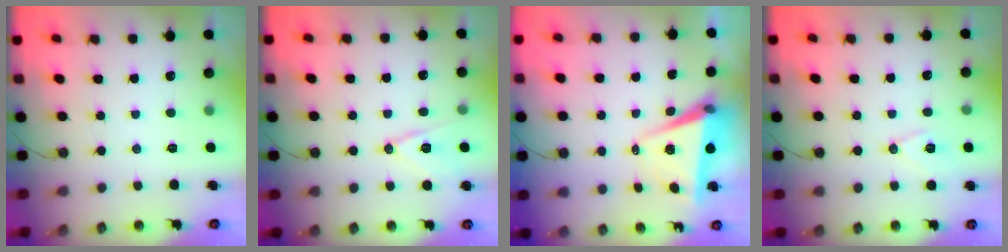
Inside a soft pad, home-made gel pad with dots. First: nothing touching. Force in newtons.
{"total": 10.8, "press": 10.3, "slide": 3.5}
{"total": 6.6, "press": 4.9, "slide": 4.3}
{"total": 8.7, "press": 7.9, "slide": 3.7}